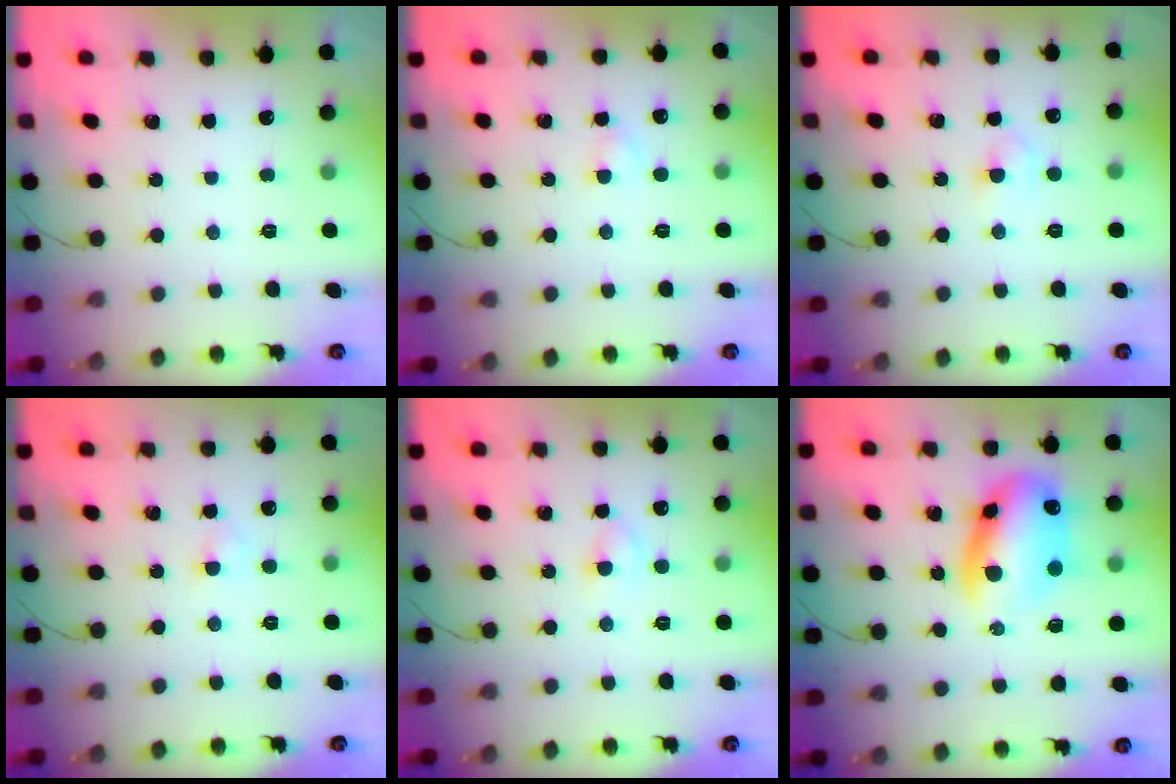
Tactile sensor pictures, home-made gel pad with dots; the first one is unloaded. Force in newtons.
{"total": 2.2, "press": 2.0, "slide": 0.9}
{"total": 3.3, "press": 3.1, "slide": 1.2}
{"total": 2.4, "press": 2.2, "slide": 1.0}
{"total": 3.0, "press": 2.8, "slide": 1.2}
{"total": 13.5, "press": 13.1, "slide": 3.3}